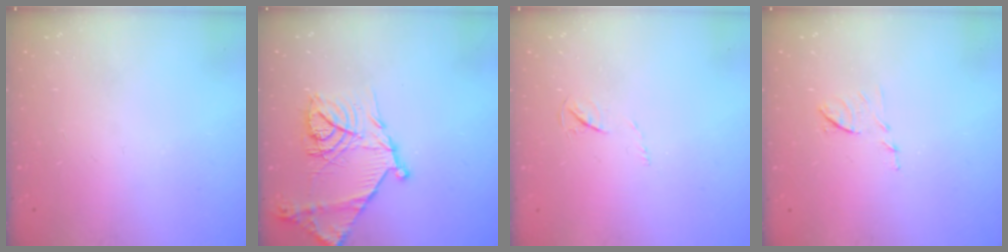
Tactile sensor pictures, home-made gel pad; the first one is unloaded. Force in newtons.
{"total": 18.7, "press": 18.6, "slide": 1.4}
{"total": 3.1, "press": 3.1, "slide": 0.5}
{"total": 6.6, "press": 6.6, "slide": 0.5}